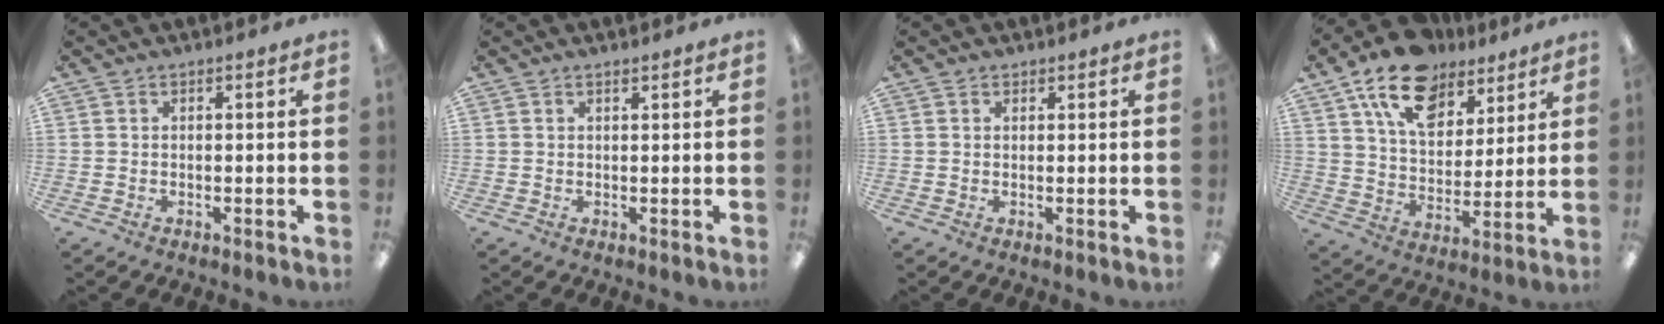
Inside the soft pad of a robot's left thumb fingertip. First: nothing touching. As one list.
[{"total": 0.6, "force": [0.6, 0.1, 0.1], "torque": [-0.003, 0.000, 0.011]}, {"total": 0.7, "force": [0.6, 0.4, 0.0], "torque": [0.000, 0.001, 0.011]}, {"total": 16.9, "force": [11.1, 9.6, 8.3], "torque": [-0.141, -0.050, 0.202]}]